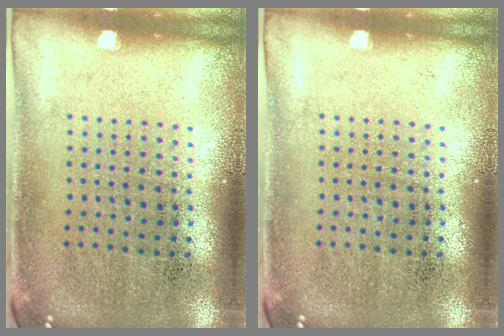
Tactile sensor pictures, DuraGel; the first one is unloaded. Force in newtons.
{"total": 0.0}